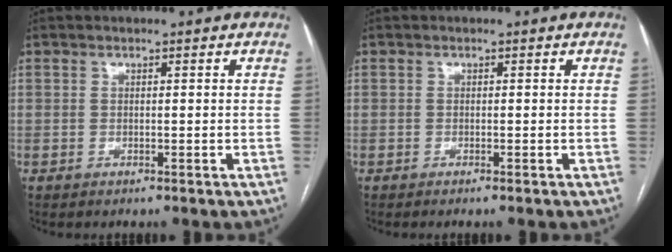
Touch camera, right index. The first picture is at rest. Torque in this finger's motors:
{"motor_torque": [-0.17, -0.07, -0.03, 0.01]}